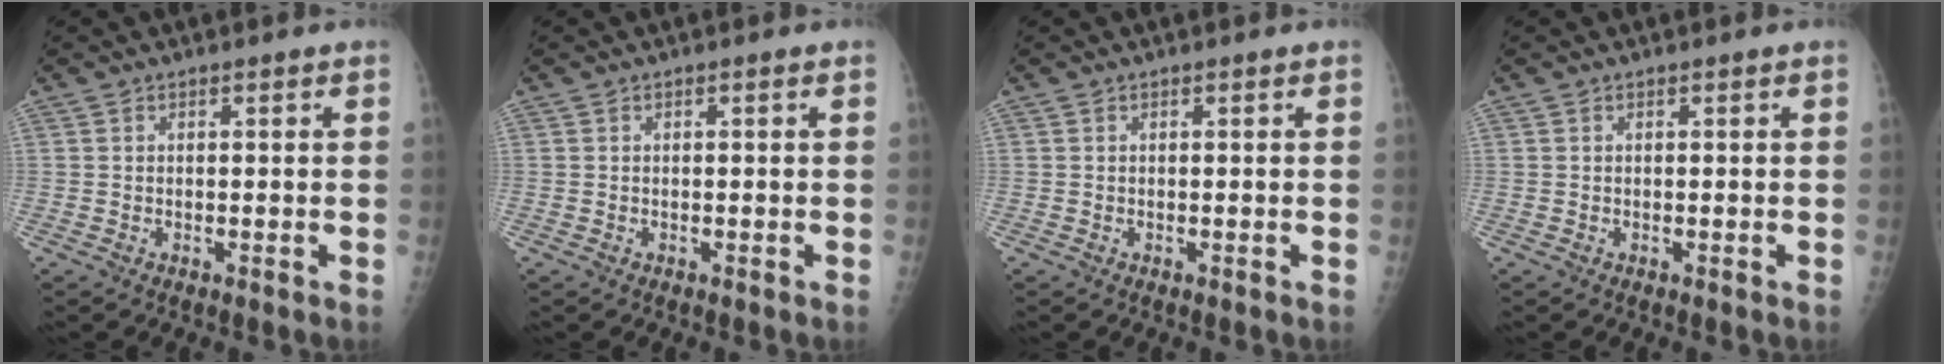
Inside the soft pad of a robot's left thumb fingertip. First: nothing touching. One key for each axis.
{"total": 0.0}
{"total": 0.0}
{"total": 0.0}